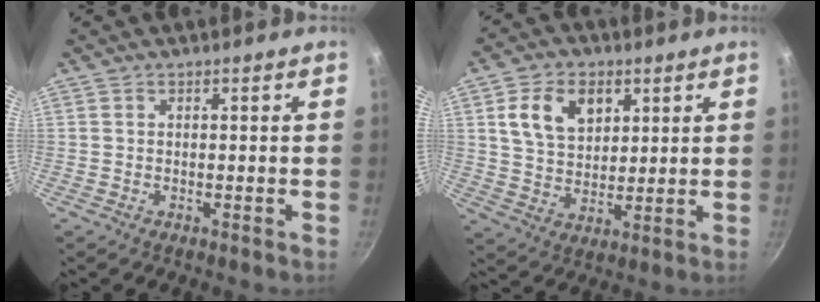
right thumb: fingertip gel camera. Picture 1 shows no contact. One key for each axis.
{"total": 11.0, "fx": 4.1, "fy": 7.6, "fz": 6.8, "tx": -0.099, "ty": -0.010, "tz": 0.073}